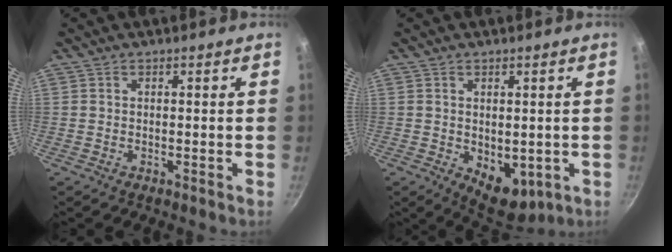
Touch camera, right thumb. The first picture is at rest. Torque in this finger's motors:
{"motor_torque": [-0.05, 0.38, 0.62, 0.15, 0.01]}